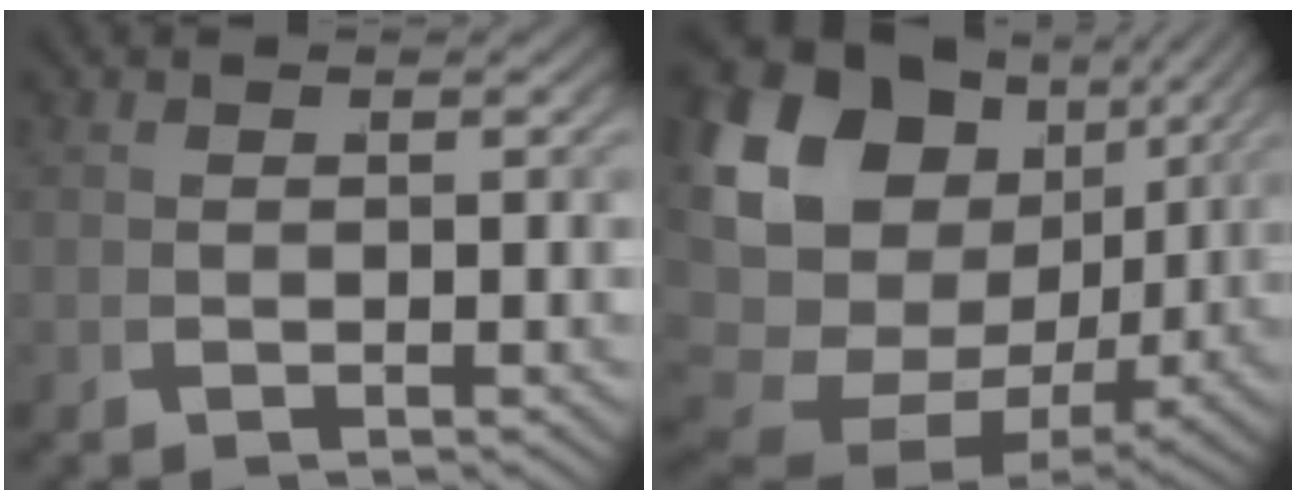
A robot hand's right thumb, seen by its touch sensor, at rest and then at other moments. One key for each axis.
{"total": 19.3, "fx": 1.5, "fy": 14.1, "fz": 13.1, "tx": -0.273, "ty": -0.047, "tz": 0.043}